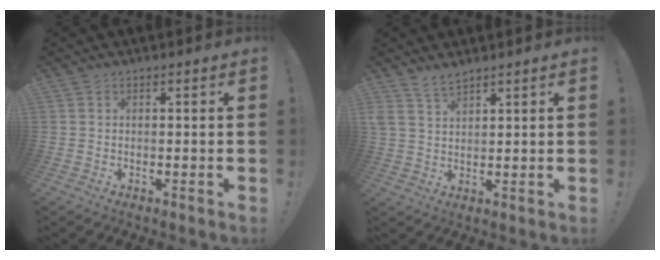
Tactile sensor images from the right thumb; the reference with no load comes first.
{"total": 4.7, "force": [4.0, 1.6, 1.8], "torque": [-0.037, -0.019, 0.077]}